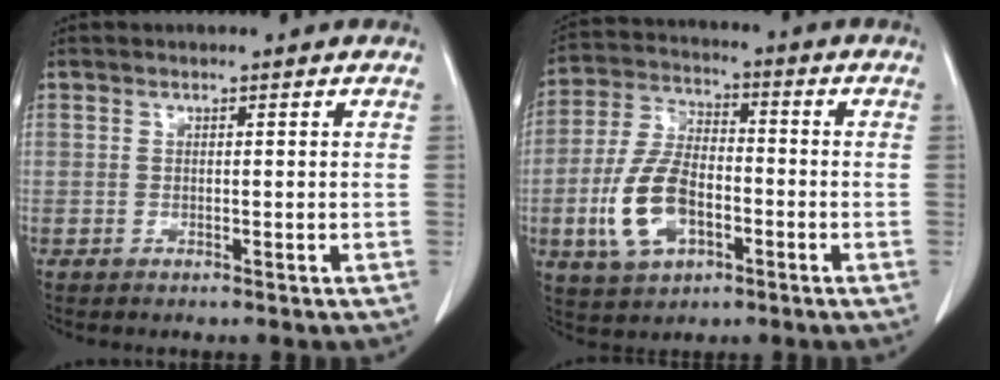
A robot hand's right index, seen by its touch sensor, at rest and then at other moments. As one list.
[{"total": 11.4, "force": [-3.6, 6.0, 9.1], "torque": [-0.212, 0.006, -0.064]}]